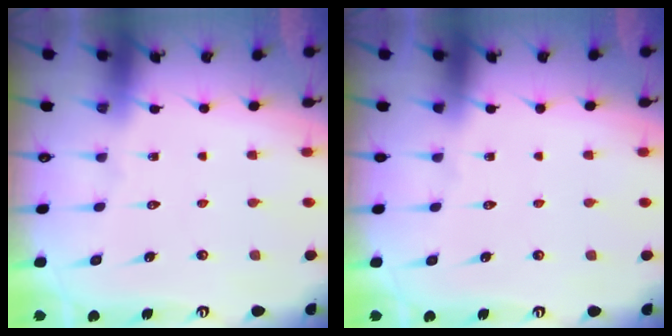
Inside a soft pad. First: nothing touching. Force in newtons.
{"total": 0.0}